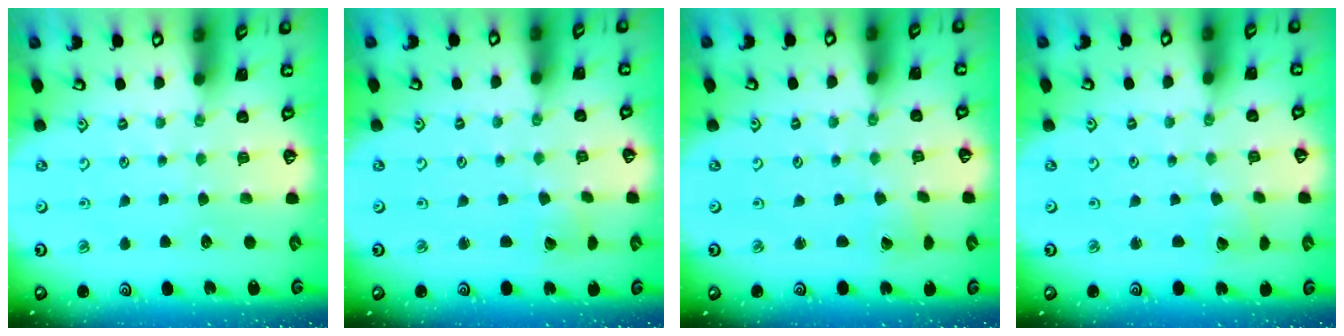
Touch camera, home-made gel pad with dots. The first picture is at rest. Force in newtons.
{"total": 2.0, "press": 2.0, "slide": 0.1}
{"total": 1.9, "press": 1.9, "slide": 0.0}
{"total": 1.4, "press": 1.3, "slide": 0.2}